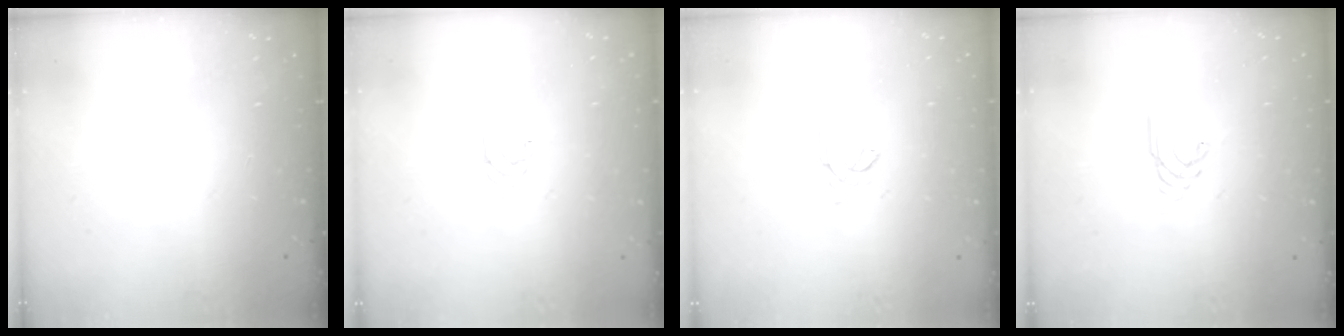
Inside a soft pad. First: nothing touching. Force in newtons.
{"total": 1.6, "press": 1.6, "slide": 0.3}
{"total": 2.0, "press": 2.0, "slide": 0.4}
{"total": 2.8, "press": 2.8, "slide": 0.3}